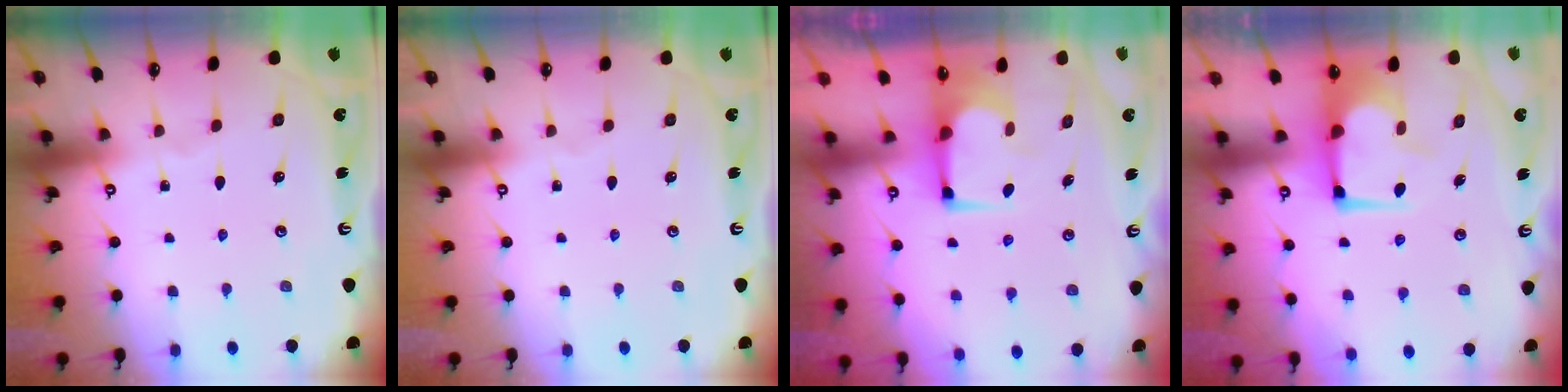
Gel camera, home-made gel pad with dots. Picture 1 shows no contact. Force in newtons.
{"total": 0.0}
{"total": 5.7, "press": 5.7, "slide": 0.4}
{"total": 7.6, "press": 7.6, "slide": 0.6}